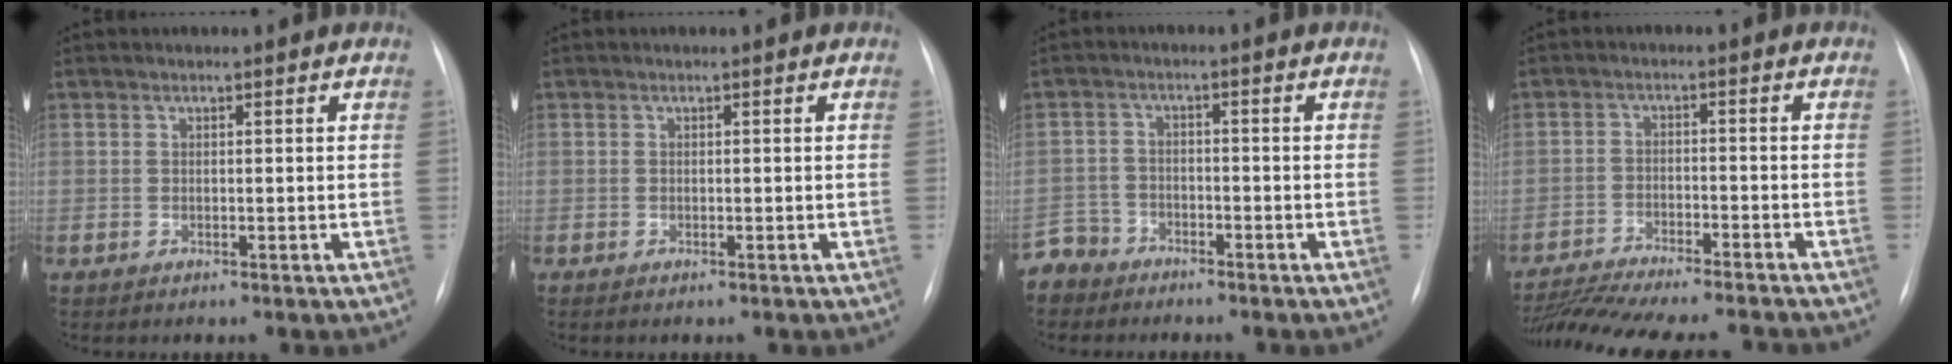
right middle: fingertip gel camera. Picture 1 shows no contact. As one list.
[{"total": 0.0}, {"total": 4.9, "force": [-4.2, 2.4, -0.8], "torque": [0.023, -0.003, -0.085]}, {"total": 18.2, "force": [-16.5, 1.9, 7.5], "torque": [-0.147, -0.026, -0.238]}]